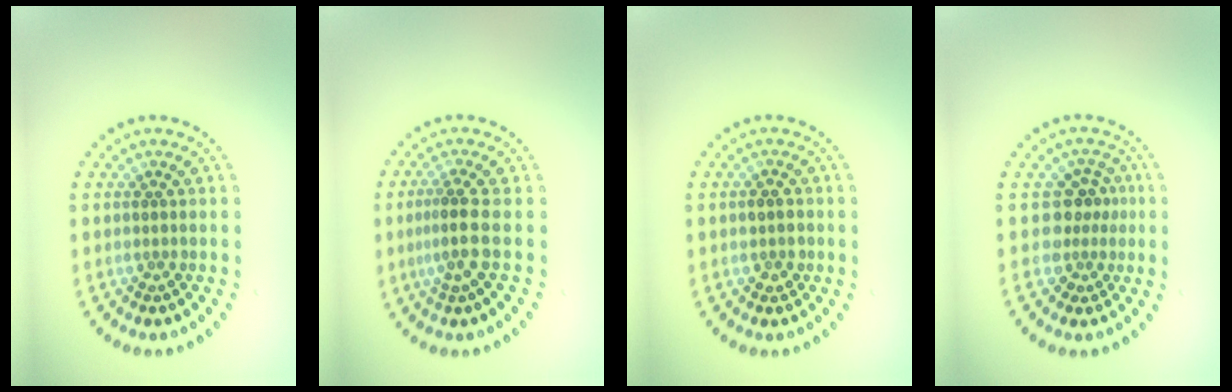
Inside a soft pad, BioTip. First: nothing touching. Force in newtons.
{"total": 2.6, "press": 2.0, "slide": 1.8}
{"total": 1.5, "press": 1.5, "slide": 0.4}
{"total": 2.8, "press": 2.1, "slide": 1.9}